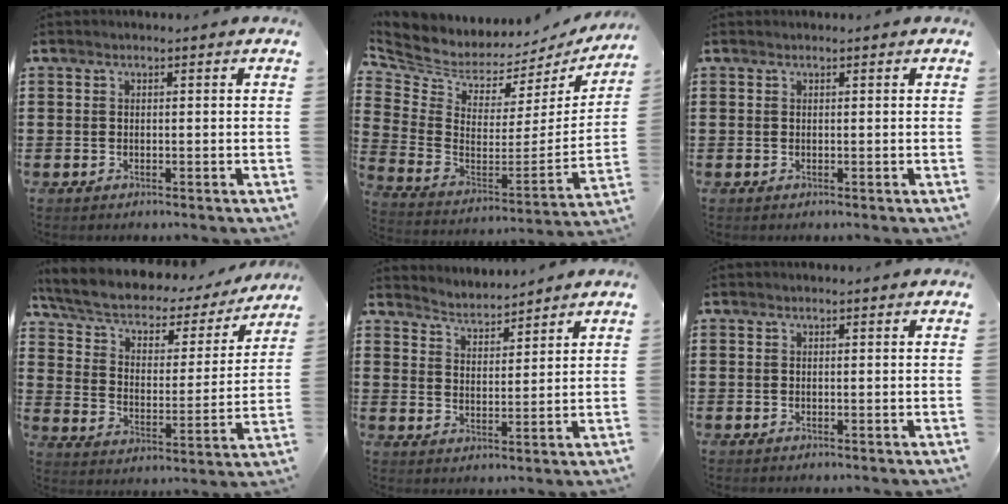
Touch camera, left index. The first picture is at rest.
{"total": 4.5, "force": [4.1, 1.8, 0.5], "torque": [-0.044, -0.051, 0.069]}
{"total": 0.0}
{"total": 5.3, "force": [3.5, 2.5, 3.0], "torque": [-0.074, -0.025, 0.056]}
{"total": 3.5, "force": [3.4, 0.0, -0.6], "torque": [-0.003, -0.018, 0.060]}
{"total": 0.0}